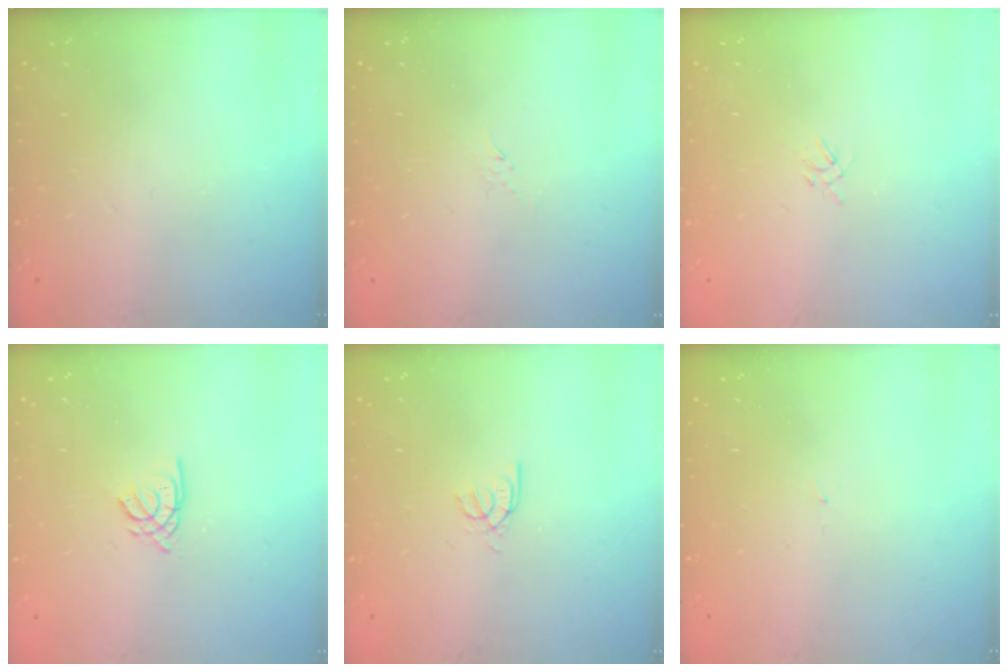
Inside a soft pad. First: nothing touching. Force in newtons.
{"total": 2.8, "press": 2.7, "slide": 0.6}
{"total": 2.0, "press": 2.0, "slide": 0.4}
{"total": 2.2, "press": 2.2, "slide": 0.0}
{"total": 3.6, "press": 3.5, "slide": 0.4}
{"total": 0.8, "press": 0.8, "slide": 0.1}